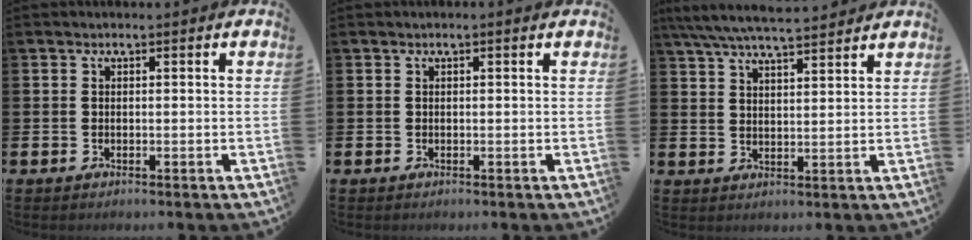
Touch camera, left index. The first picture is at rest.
{"total": 0.0}
{"total": 6.4, "force": [6.0, 0.7, 2.1], "torque": [-0.058, -0.025, 0.109]}